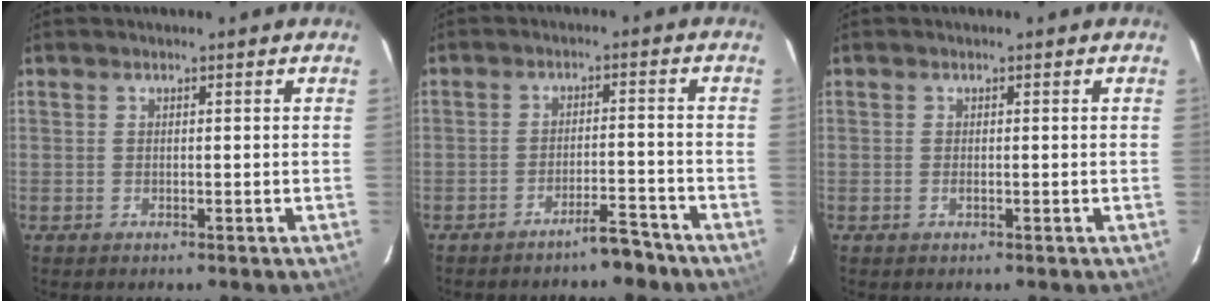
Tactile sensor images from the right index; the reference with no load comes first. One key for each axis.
{"total": 4.9, "fx": -4.2, "fy": 1.2, "fz": 2.1, "tx": -0.043, "ty": 0.012, "tz": -0.055}
{"total": 0.6, "fx": -0.1, "fy": 0.1, "fz": 0.6, "tx": -0.012, "ty": 0.001, "tz": -0.002}